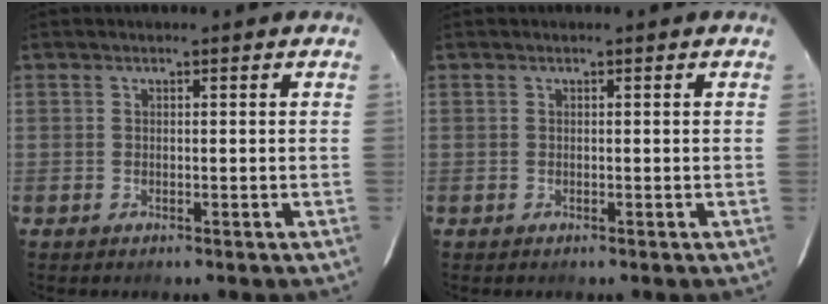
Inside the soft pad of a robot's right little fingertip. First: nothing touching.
{"total": 0.0}